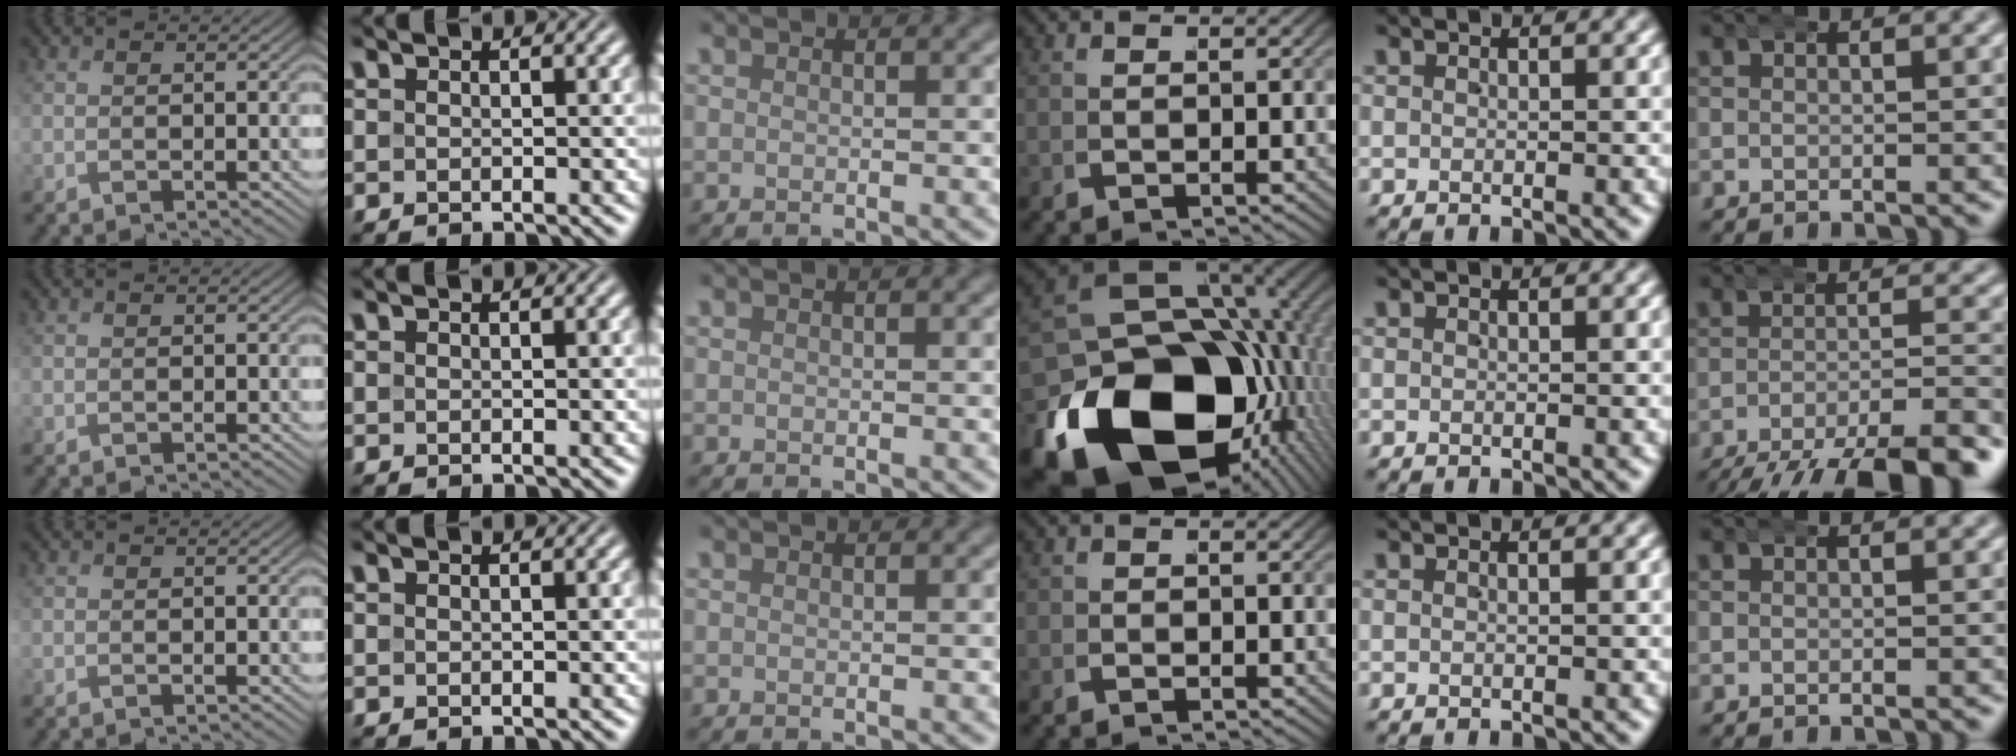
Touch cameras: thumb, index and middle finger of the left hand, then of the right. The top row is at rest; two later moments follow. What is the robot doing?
{"motion": "wrap", "object": "aluminum foil"}